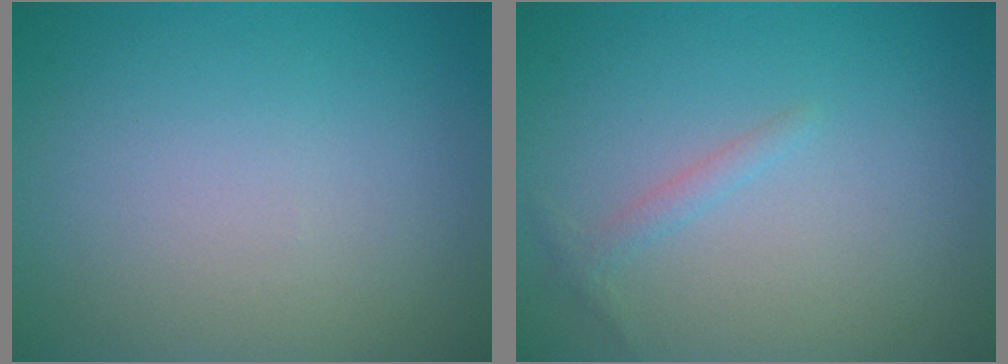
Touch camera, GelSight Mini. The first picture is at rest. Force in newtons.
{"total": 1.1, "press": 1.1, "slide": 0.1}